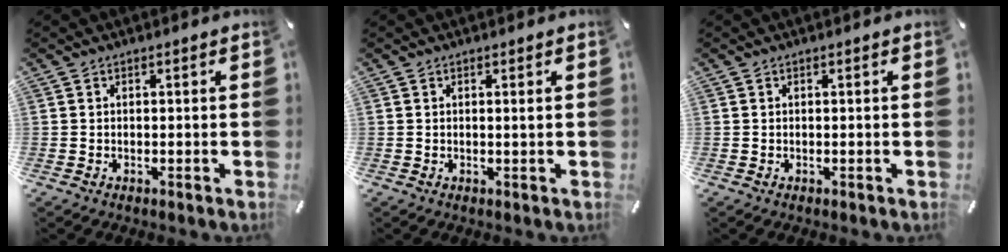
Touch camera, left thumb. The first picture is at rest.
{"total": 0.6, "force": [0.1, -0.1, 0.6], "torque": [-0.010, -0.002, 0.002]}
{"total": 0.0}